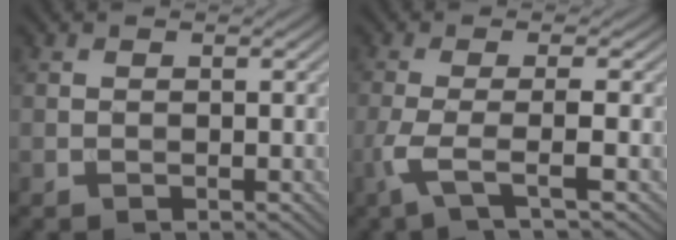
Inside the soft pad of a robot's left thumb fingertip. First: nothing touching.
{"total": 4.4, "force": [-1.7, 0.6, 4.1], "torque": [-0.078, -0.002, -0.053]}